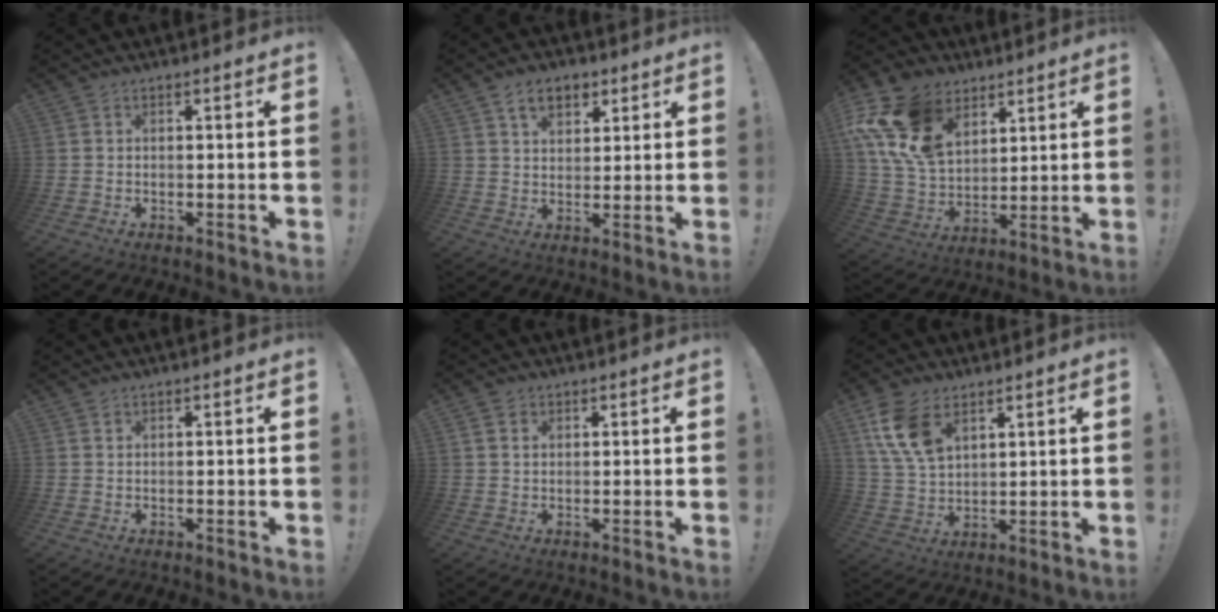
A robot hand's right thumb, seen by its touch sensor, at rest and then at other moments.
{"total": 8.2, "force": [4.4, 5.5, 4.3], "torque": [-0.065, -0.010, 0.083]}
{"total": 19.6, "force": [9.6, 13.3, 10.8], "torque": [-0.216, -0.047, 0.185]}
{"total": 0.6, "force": [0.5, 0.3, 0.1], "torque": [0.001, -0.001, 0.008]}
{"total": 2.1, "force": [0.8, 1.7, 0.9], "torque": [-0.016, 0.002, 0.016]}
{"total": 11.8, "force": [6.2, 7.0, 7.3], "torque": [-0.159, -0.013, 0.121]}